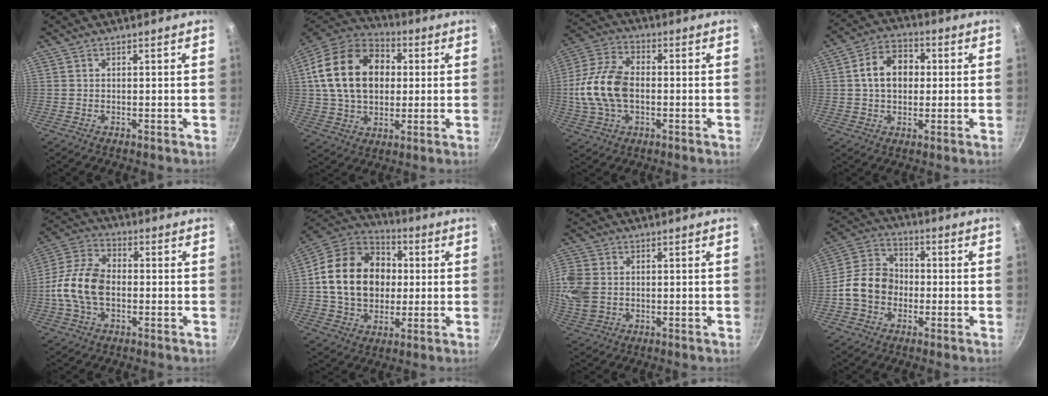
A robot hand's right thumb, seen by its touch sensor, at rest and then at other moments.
{"total": 21.3, "force": [3.4, 15.3, 14.4], "torque": [-0.231, 0.023, 0.051]}
{"total": 14.1, "force": [-1.0, 8.8, 11.0], "torque": [-0.211, 0.026, -0.029]}
{"total": 8.9, "force": [0.9, 6.5, 6.0], "torque": [-0.067, 0.019, 0.002]}
{"total": 12.7, "force": [-1.7, 8.0, 9.7], "torque": [-0.176, 0.031, -0.046]}
{"total": 21.1, "force": [1.6, 16.4, 13.1], "torque": [-0.200, 0.029, 0.023]}
{"total": 8.7, "force": [0.3, 6.9, 5.2], "torque": [-0.108, -0.006, 0.002]}
{"total": 10.8, "force": [-2.2, 8.8, 5.9], "torque": [-0.078, 0.030, -0.058]}